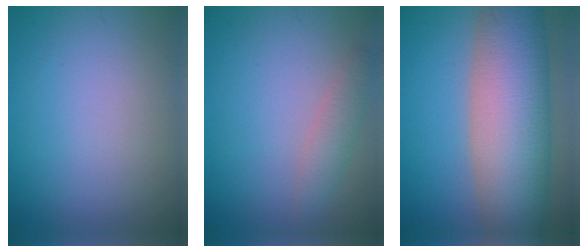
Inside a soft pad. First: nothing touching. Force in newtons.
{"total": 2.1, "press": 2.1, "slide": 0.1}
{"total": 12.5, "press": 12.5, "slide": 0.6}